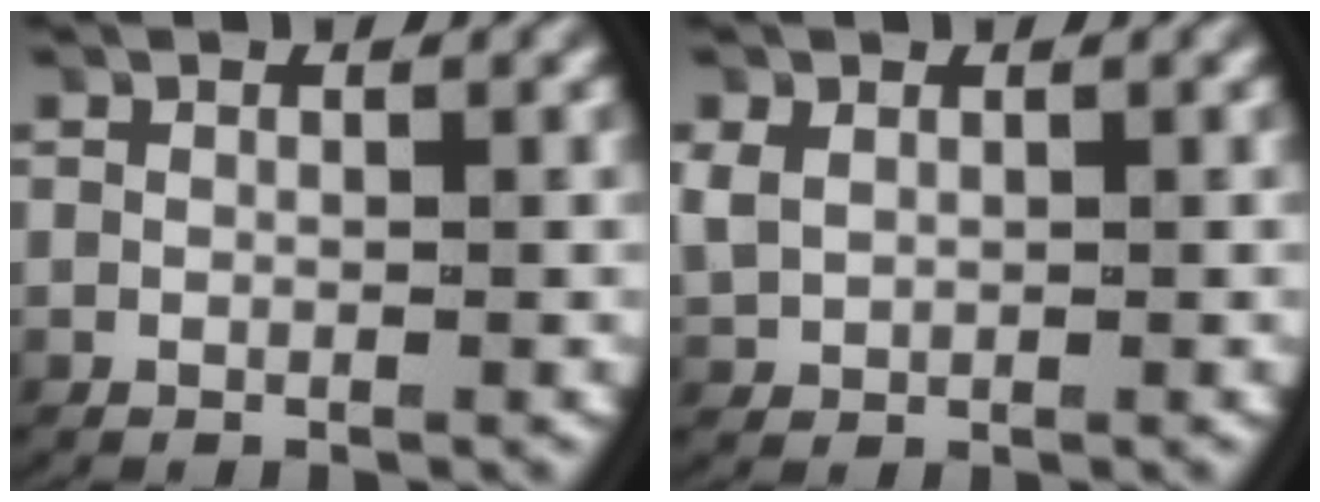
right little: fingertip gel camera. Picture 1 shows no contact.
{"total": 2.1, "force": [0.6, 1.7, 0.9], "torque": [-0.033, 0.000, 0.022]}